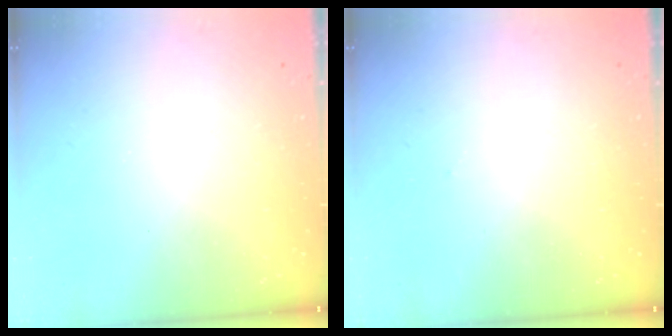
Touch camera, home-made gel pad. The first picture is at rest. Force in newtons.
{"total": 3.3, "press": 3.3, "slide": 0.4}